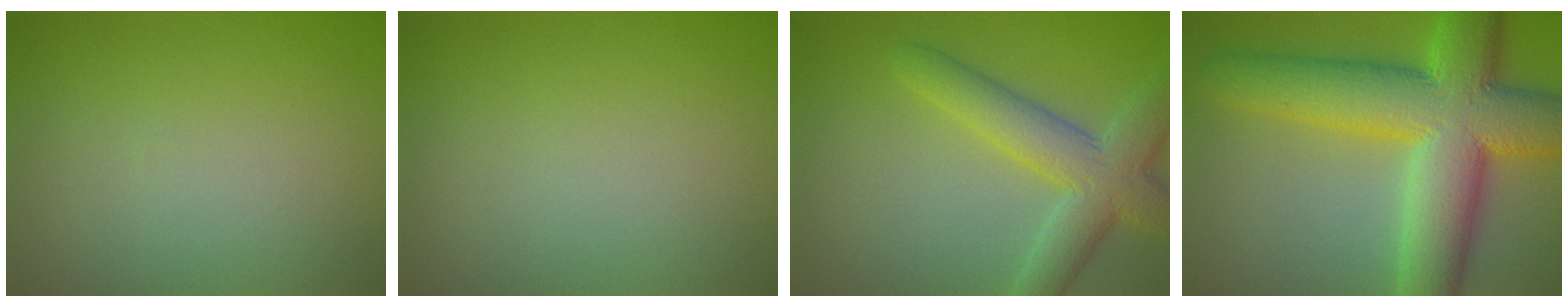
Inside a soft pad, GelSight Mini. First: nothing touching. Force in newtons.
{"total": 0.0}
{"total": 5.8, "press": 5.8, "slide": 0.3}
{"total": 12.9, "press": 12.9, "slide": 0.3}